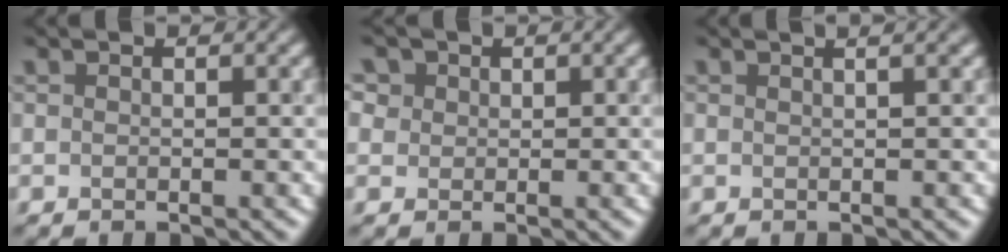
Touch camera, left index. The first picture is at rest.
{"total": 4.1, "force": [1.9, 3.3, 1.5], "torque": [-0.034, 0.014, 0.024]}
{"total": 2.4, "force": [1.2, 0.9, 1.8], "torque": [-0.008, 0.013, -0.006]}